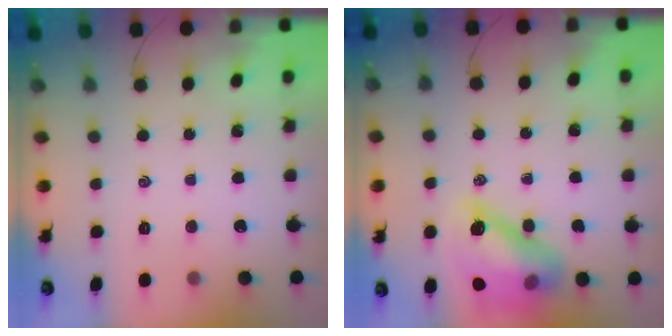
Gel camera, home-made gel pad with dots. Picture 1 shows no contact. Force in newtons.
{"total": 14.9, "press": 14.3, "slide": 4.2}